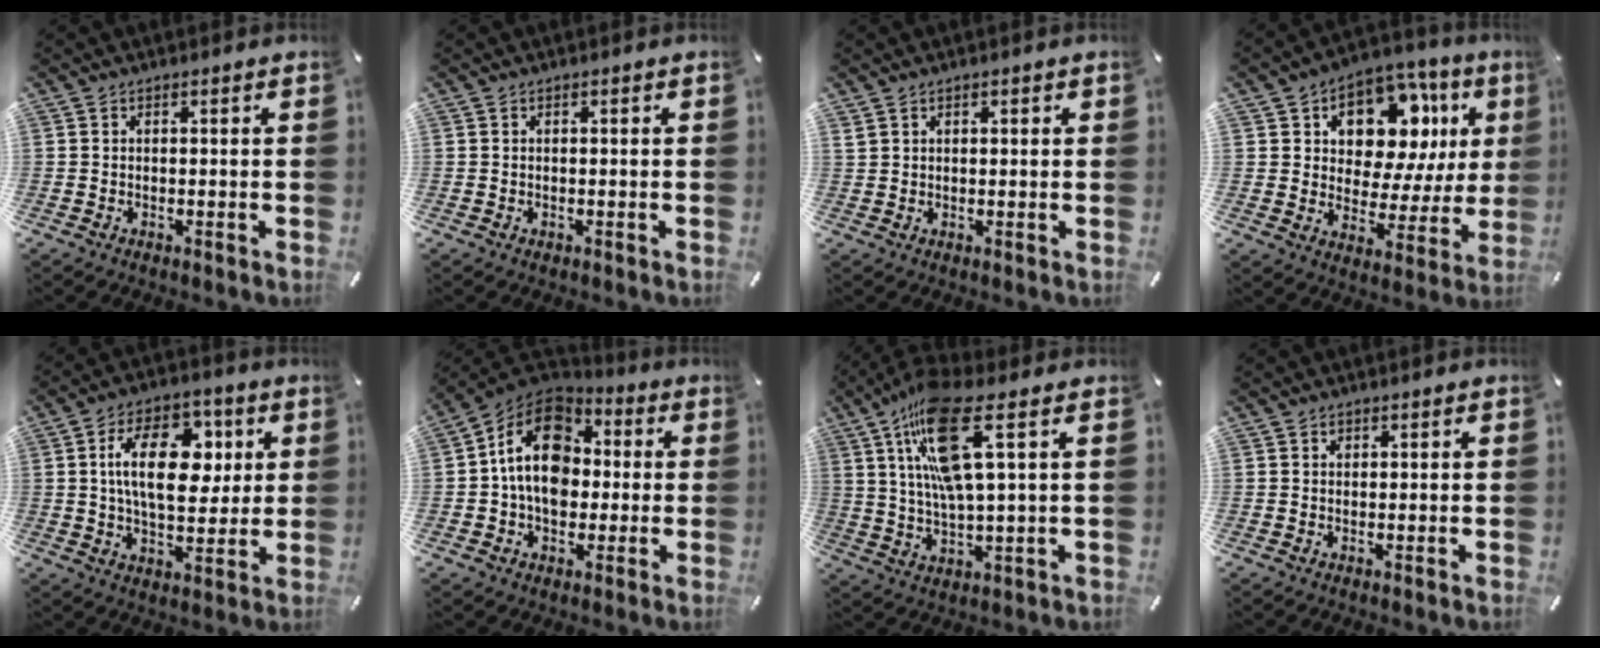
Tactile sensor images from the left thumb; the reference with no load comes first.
{"total": 0.0}
{"total": 1.2, "force": [0.8, 0.9, 0.3], "torque": [-0.005, 0.002, 0.015]}
{"total": 13.2, "force": [7.1, 8.7, 6.9], "torque": [-0.100, -0.055, 0.125]}
{"total": 16.6, "force": [3.8, 9.7, 12.9], "torque": [-0.215, 0.008, 0.062]}
{"total": 15.3, "force": [0.6, 11.8, 9.8], "torque": [-0.180, 0.011, 0.008]}
{"total": 16.1, "force": [6.5, 4.0, 14.2], "torque": [-0.278, -0.012, 0.106]}
{"total": 0.6, "force": [0.2, 0.5, 0.2], "torque": [-0.002, 0.003, 0.004]}